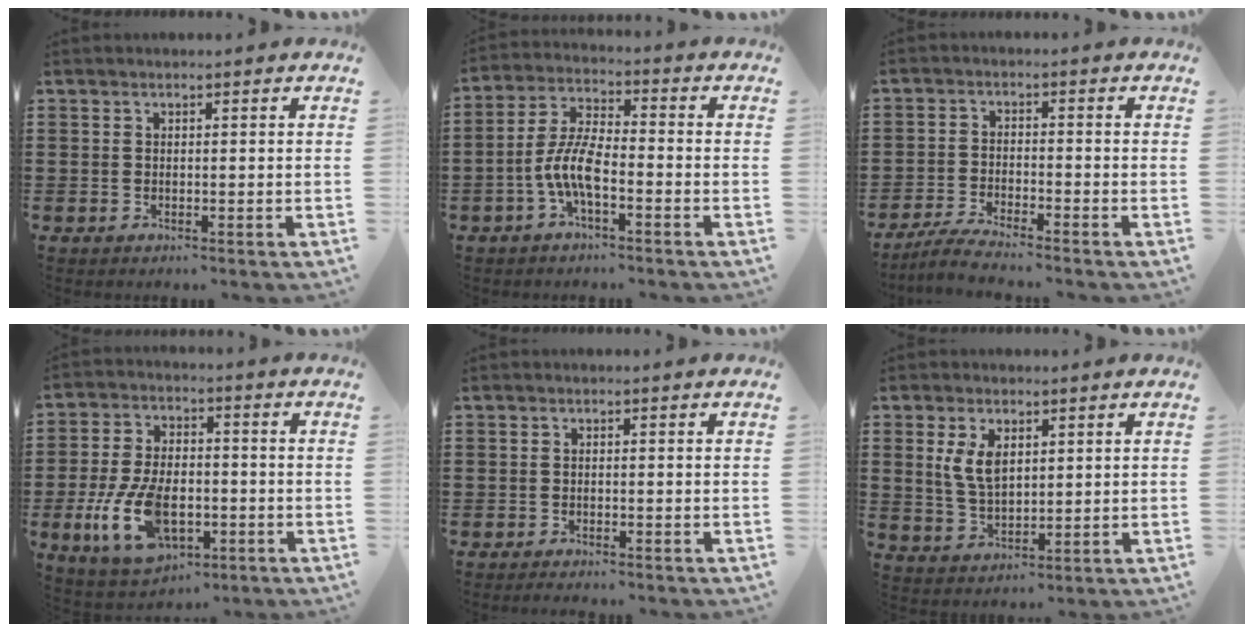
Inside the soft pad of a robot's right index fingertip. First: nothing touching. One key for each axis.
{"total": 7.3, "fx": -2.8, "fy": 2.4, "fz": 6.3, "tx": -0.162, "ty": -0.013, "tz": -0.063}
{"total": 3.6, "fx": -3.4, "fy": -0.1, "fz": 1.1, "tx": -0.034, "ty": -0.006, "tz": -0.072}
{"total": 11.6, "fx": -3.6, "fy": 6.3, "fz": 9.0, "tx": -0.211, "ty": -0.008, "tz": -0.065}
{"total": 0.8, "fx": -0.8, "fy": 0.0, "fz": 0.0, "tx": -0.002, "ty": -0.001, "tz": -0.016}
{"total": 5.3, "fx": 1.8, "fy": 2.8, "fz": 4.2, "tx": -0.097, "ty": 0.004, "tz": 0.029}